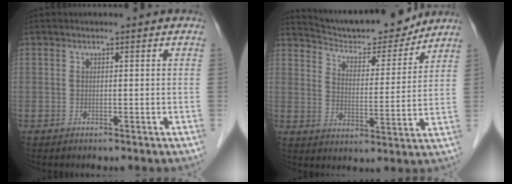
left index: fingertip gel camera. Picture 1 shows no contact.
{"total": 14.3, "force": [13.5, 2.3, 3.9], "torque": [-0.061, -0.008, 0.205]}